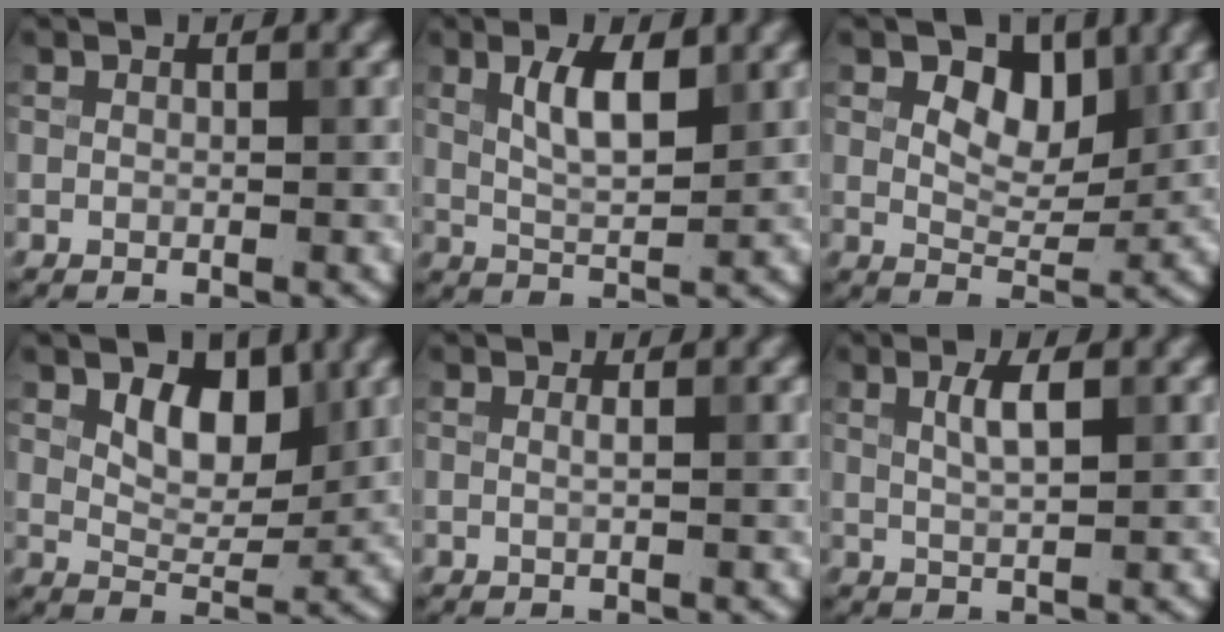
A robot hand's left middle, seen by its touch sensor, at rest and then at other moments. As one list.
[{"total": 4.2, "force": [1.7, 1.4, 3.5], "torque": [-0.070, 0.002, 0.030]}, {"total": 4.5, "force": [1.9, 2.7, 3.0], "torque": [-0.043, -0.003, 0.022]}, {"total": 4.6, "force": [2.0, 2.7, 3.2], "torque": [-0.055, -0.006, 0.029]}, {"total": 0.8, "force": [0.1, 0.3, 0.7], "torque": [-0.010, 0.001, -0.004]}, {"total": 2.4, "force": [0.9, 0.6, 2.2], "torque": [-0.039, 0.002, 0.016]}]